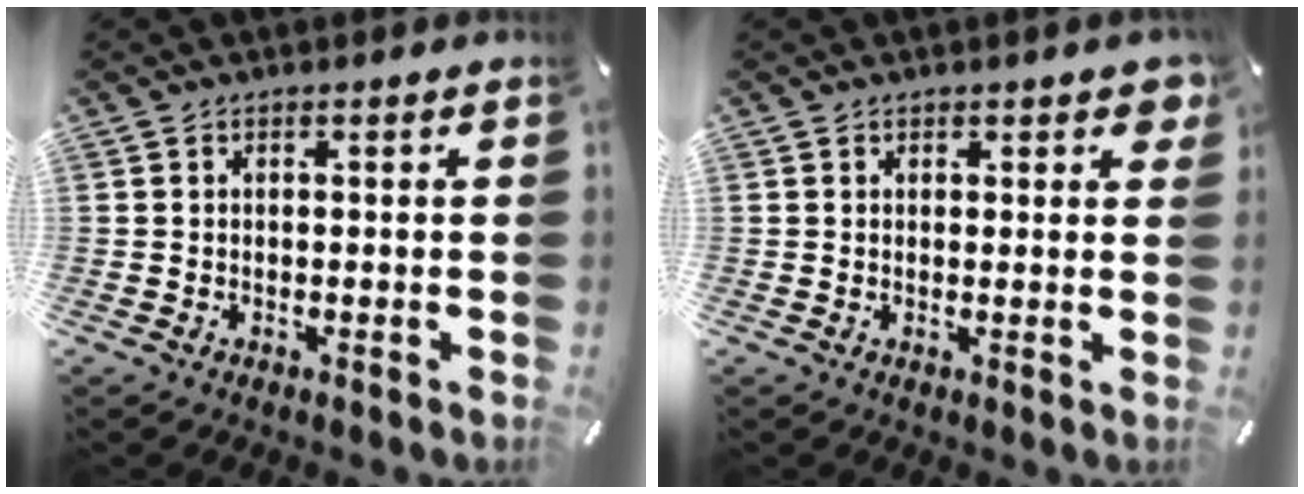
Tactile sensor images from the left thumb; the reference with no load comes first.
{"total": 2.0, "force": [1.3, 1.1, 1.0], "torque": [0.002, -0.004, 0.017]}